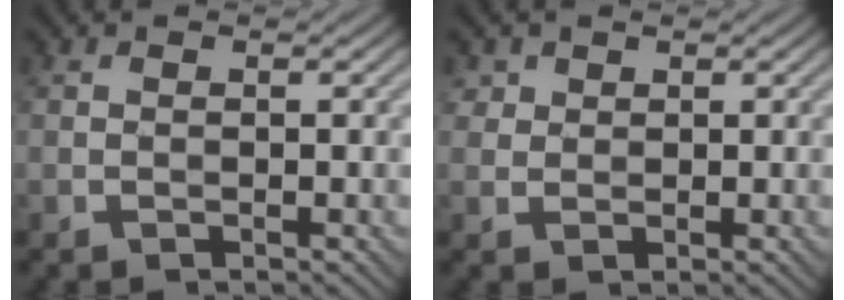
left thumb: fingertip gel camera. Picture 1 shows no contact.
{"total": 2.2, "force": [1.4, 1.7, 0.3], "torque": [-0.013, -0.001, 0.028]}